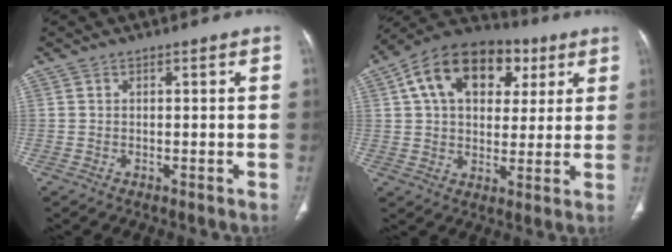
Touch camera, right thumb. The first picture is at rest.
{"total": 19.5, "force": [6.9, 13.0, 12.8], "torque": [-0.179, 0.017, 0.102]}